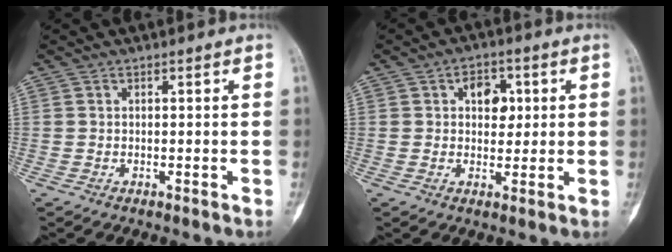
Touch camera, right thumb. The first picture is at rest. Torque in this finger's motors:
{"motor_torque": [-0.53, 0.90, 0.12, 0.02, -0.01]}